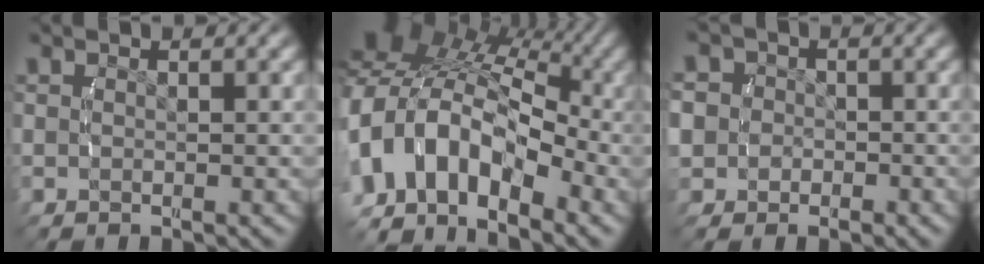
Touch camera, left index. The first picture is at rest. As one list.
[{"total": 15.7, "force": [-0.9, 12.1, 9.9], "torque": [-0.210, -0.016, -0.021]}, {"total": 5.8, "force": [-0.8, 5.4, 2.0], "torque": [-0.051, -0.014, -0.019]}]